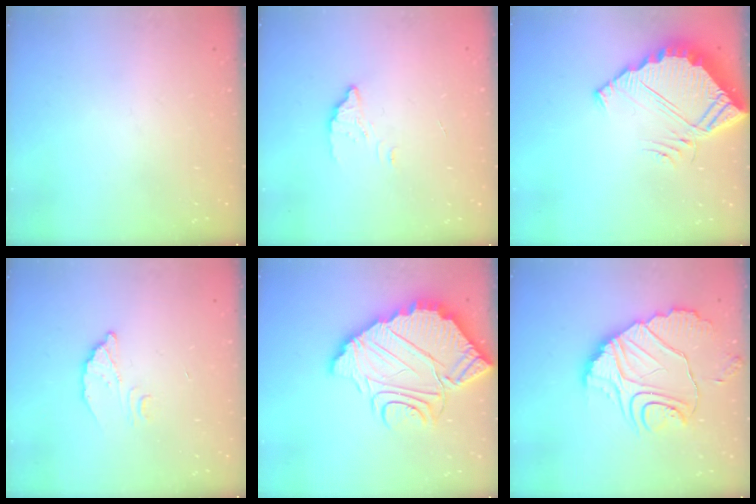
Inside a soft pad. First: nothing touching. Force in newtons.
{"total": 2.9, "press": 2.9, "slide": 0.2}
{"total": 7.5, "press": 7.5, "slide": 0.6}
{"total": 4.6, "press": 4.6, "slide": 0.4}
{"total": 16.1, "press": 16.0, "slide": 1.5}
{"total": 13.2, "press": 13.2, "slide": 1.1}